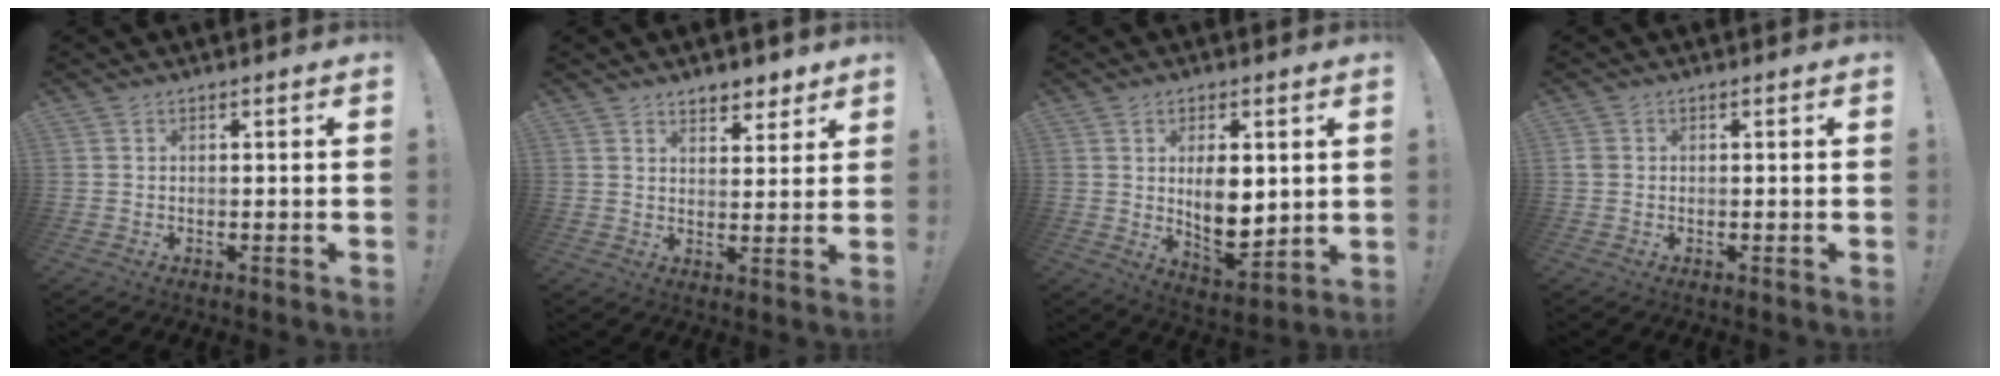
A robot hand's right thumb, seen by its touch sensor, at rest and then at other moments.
{"total": 5.7, "force": [4.8, 2.8, 1.6], "torque": [-0.002, -0.036, 0.085]}
{"total": 10.0, "force": [2.3, 5.7, 7.9], "torque": [-0.123, -0.026, 0.046]}
{"total": 1.7, "force": [0.1, 1.4, 0.9], "torque": [-0.016, 0.005, 0.003]}